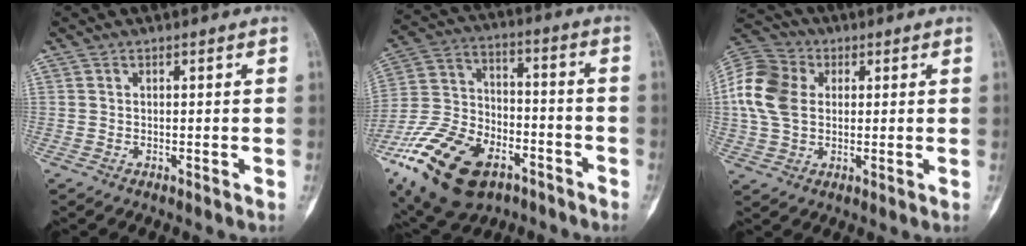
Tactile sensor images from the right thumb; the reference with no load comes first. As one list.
[{"total": 23.2, "force": [-12.3, 13.3, 14.5], "torque": [-0.296, 0.052, -0.216]}, {"total": 13.0, "force": [1.9, 9.7, 8.4], "torque": [-0.168, 0.014, 0.029]}]